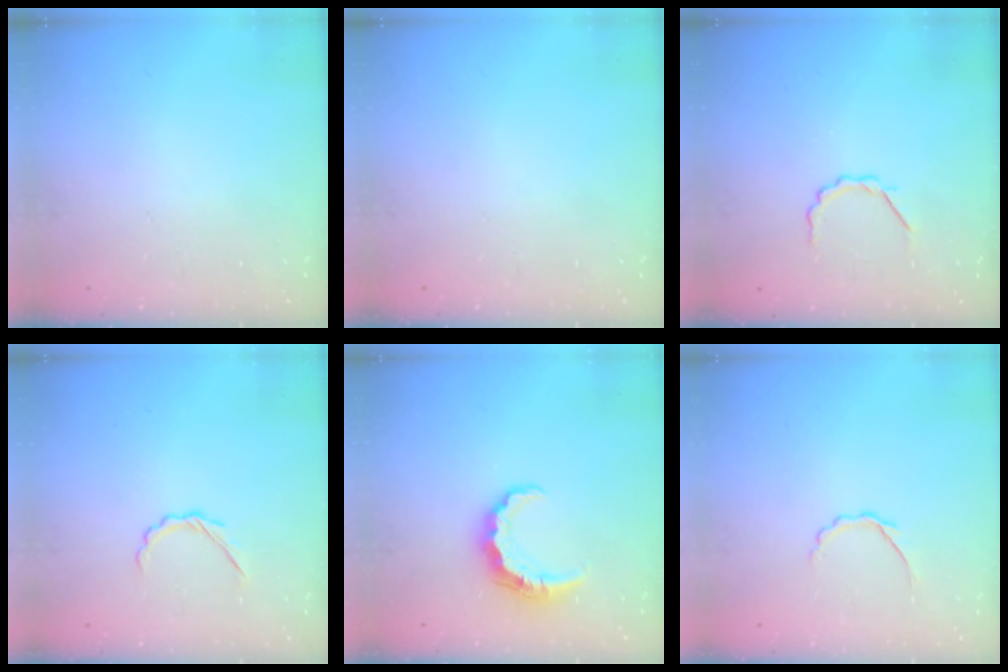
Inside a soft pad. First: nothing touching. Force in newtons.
{"total": 0.0}
{"total": 3.6, "press": 3.4, "slide": 1.2}
{"total": 4.0, "press": 3.9, "slide": 1.2}
{"total": 8.3, "press": 8.2, "slide": 1.4}
{"total": 2.8, "press": 2.7, "slide": 0.9}